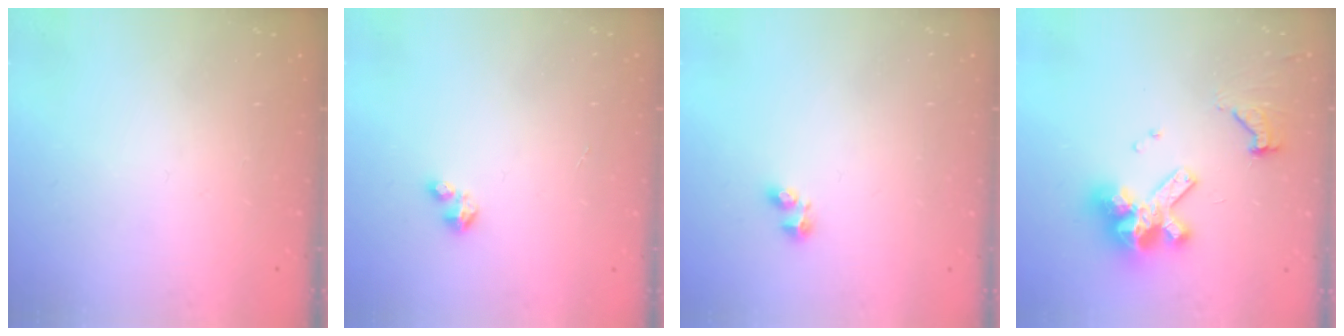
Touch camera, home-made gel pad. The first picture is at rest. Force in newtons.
{"total": 1.7, "press": 1.7, "slide": 0.2}
{"total": 2.2, "press": 2.2, "slide": 0.5}
{"total": 14.4, "press": 14.4, "slide": 1.3}